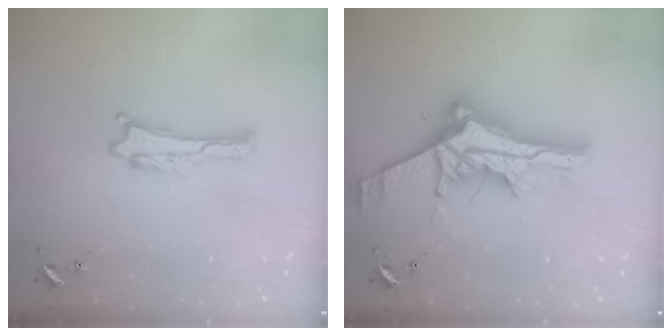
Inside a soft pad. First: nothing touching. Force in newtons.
{"total": 11.4, "press": 11.4, "slide": 1.1}